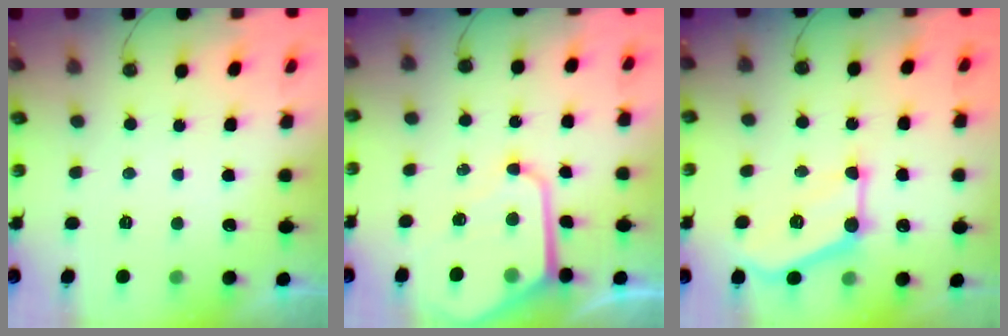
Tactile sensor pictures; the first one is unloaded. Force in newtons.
{"total": 10.9, "press": 10.8, "slide": 1.3}
{"total": 14.8, "press": 14.8, "slide": 1.2}